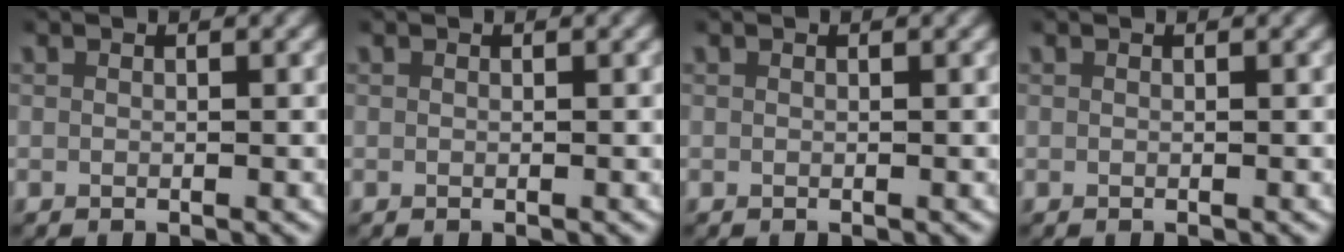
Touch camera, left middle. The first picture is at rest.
{"total": 0.0}
{"total": 0.0}
{"total": 0.0}